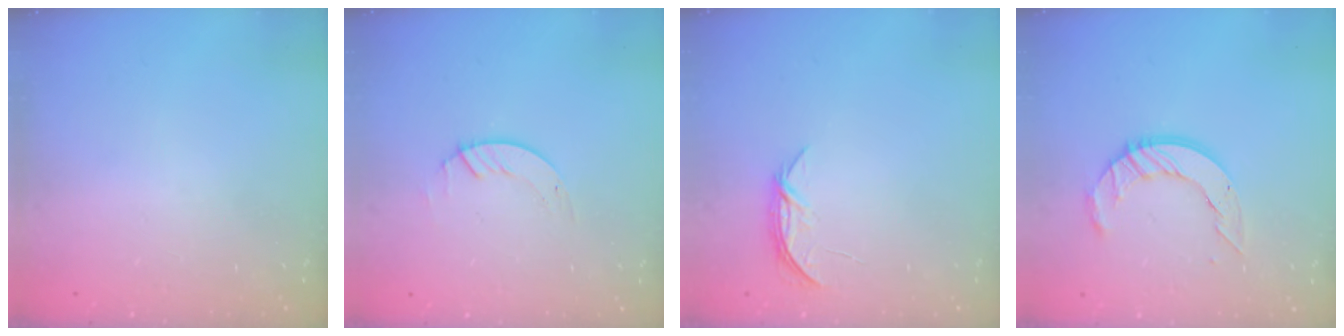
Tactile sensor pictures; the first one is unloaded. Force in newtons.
{"total": 1.4, "press": 1.4, "slide": 0.2}
{"total": 4.4, "press": 4.3, "slide": 0.5}
{"total": 10.8, "press": 10.8, "slide": 1.0}